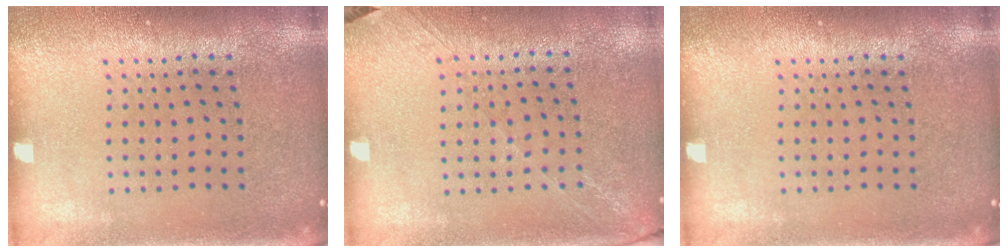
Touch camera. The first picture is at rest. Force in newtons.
{"total": 1.2, "press": 1.0, "slide": 0.7}
{"total": 0.0}